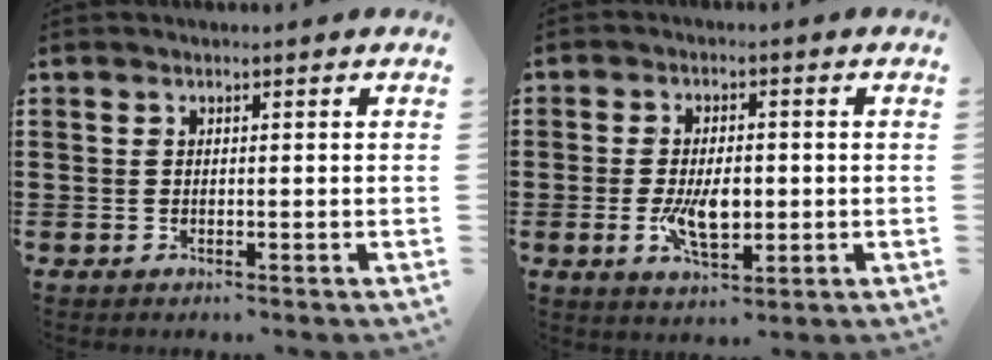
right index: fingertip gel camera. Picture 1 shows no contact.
{"total": 6.6, "force": [-1.0, 3.0, 5.8], "torque": [-0.107, -0.004, -0.018]}